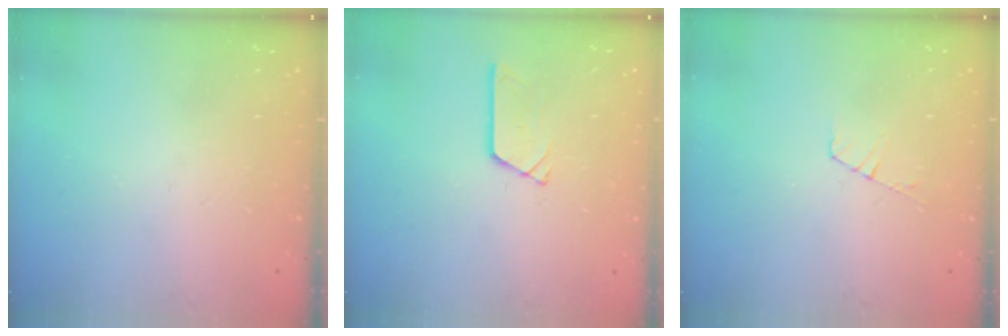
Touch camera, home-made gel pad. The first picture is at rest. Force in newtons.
{"total": 3.0, "press": 3.0, "slide": 0.3}
{"total": 3.6, "press": 3.6, "slide": 0.3}